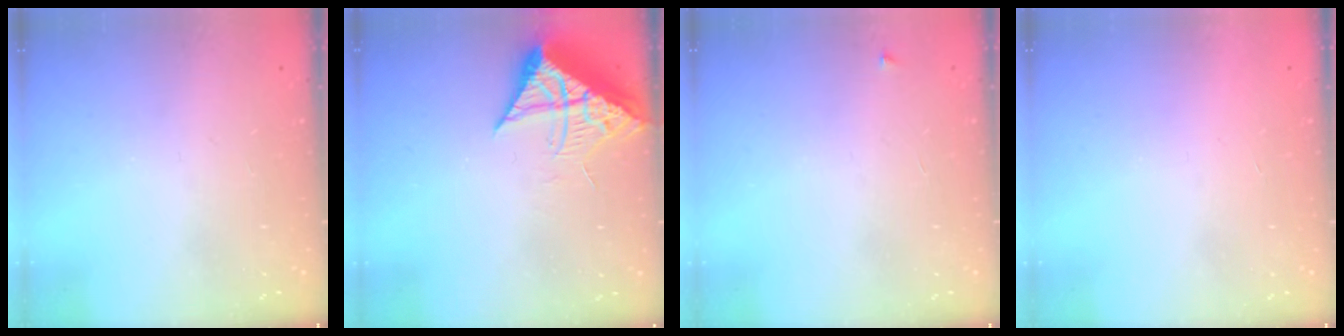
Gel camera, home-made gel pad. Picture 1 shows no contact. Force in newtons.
{"total": 9.7, "press": 9.7, "slide": 1.0}
{"total": 2.3, "press": 2.3, "slide": 0.3}
{"total": 1.7, "press": 1.7, "slide": 0.1}